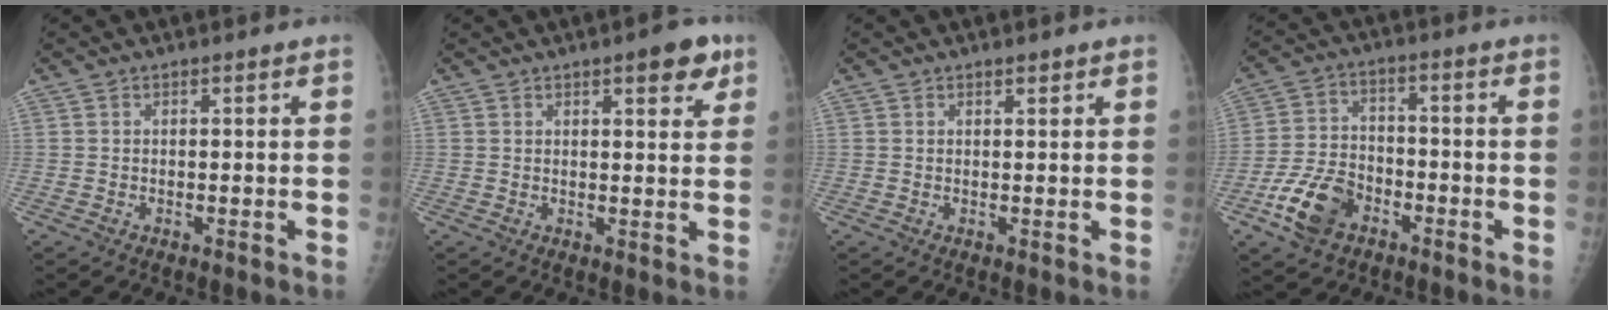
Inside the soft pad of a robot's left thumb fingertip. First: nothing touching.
{"total": 5.5, "force": [3.1, 1.9, 4.2], "torque": [-0.037, -0.011, 0.034]}
{"total": 0.8, "force": [0.6, 0.2, 0.4], "torque": [-0.005, -0.005, 0.011]}
{"total": 10.3, "force": [-5.2, 6.7, 5.9], "torque": [-0.104, 0.023, -0.097]}